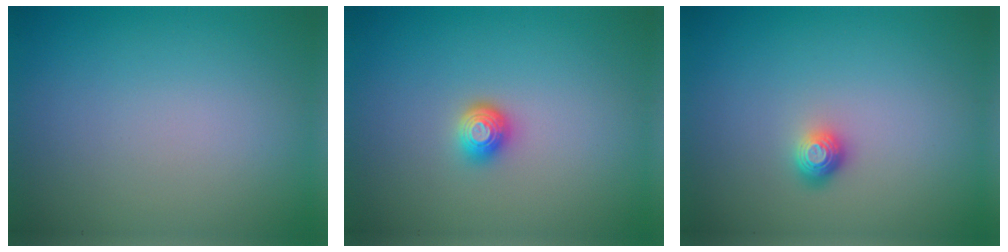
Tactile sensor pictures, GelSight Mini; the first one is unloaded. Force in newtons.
{"total": 1.5, "press": 1.3, "slide": 0.8}
{"total": 1.2, "press": 1.0, "slide": 0.7}